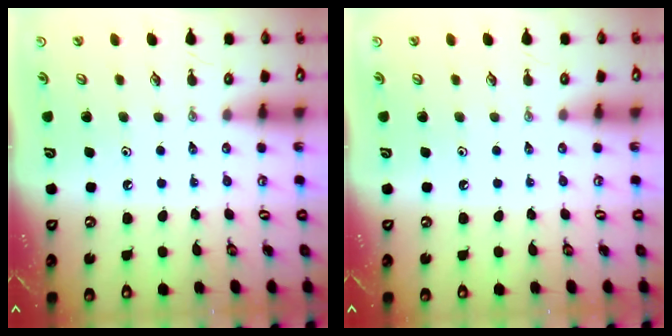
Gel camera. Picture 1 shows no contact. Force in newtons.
{"total": 0.0}